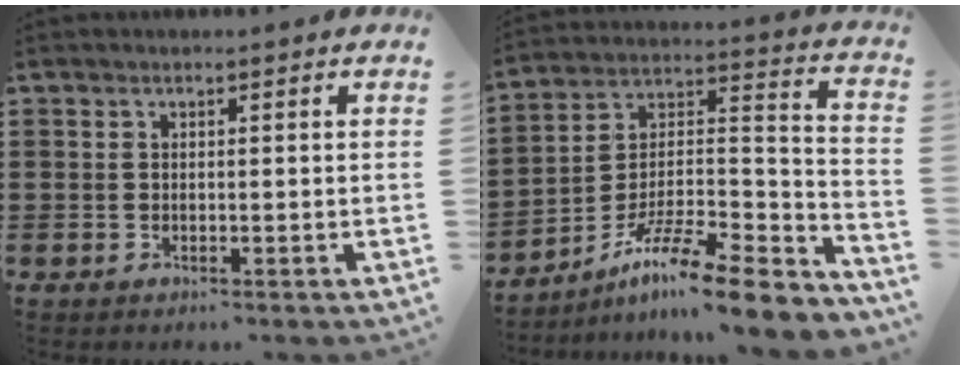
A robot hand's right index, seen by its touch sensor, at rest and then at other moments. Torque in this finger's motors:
{"motor_torque": [1.11, 1.03, 0.87, 0.19]}